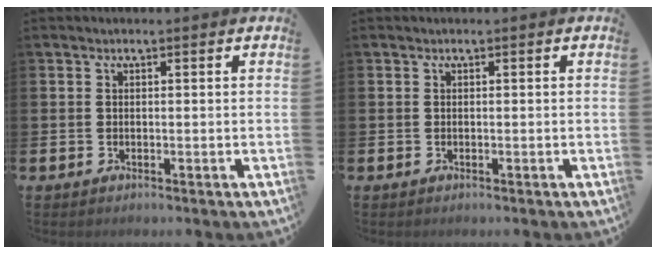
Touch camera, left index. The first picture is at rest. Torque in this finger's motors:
{"motor_torque": [1.03, -1.10, 0.36, 0.05]}